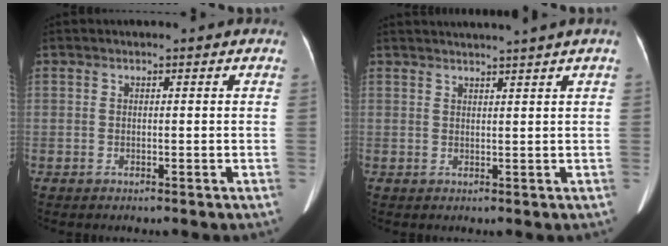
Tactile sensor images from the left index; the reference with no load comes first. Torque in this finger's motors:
{"motor_torque": [0.80, -1.34, 0.19, 0.10]}